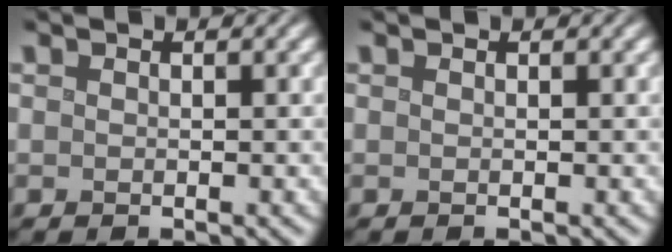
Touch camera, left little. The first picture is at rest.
{"total": 0.0}